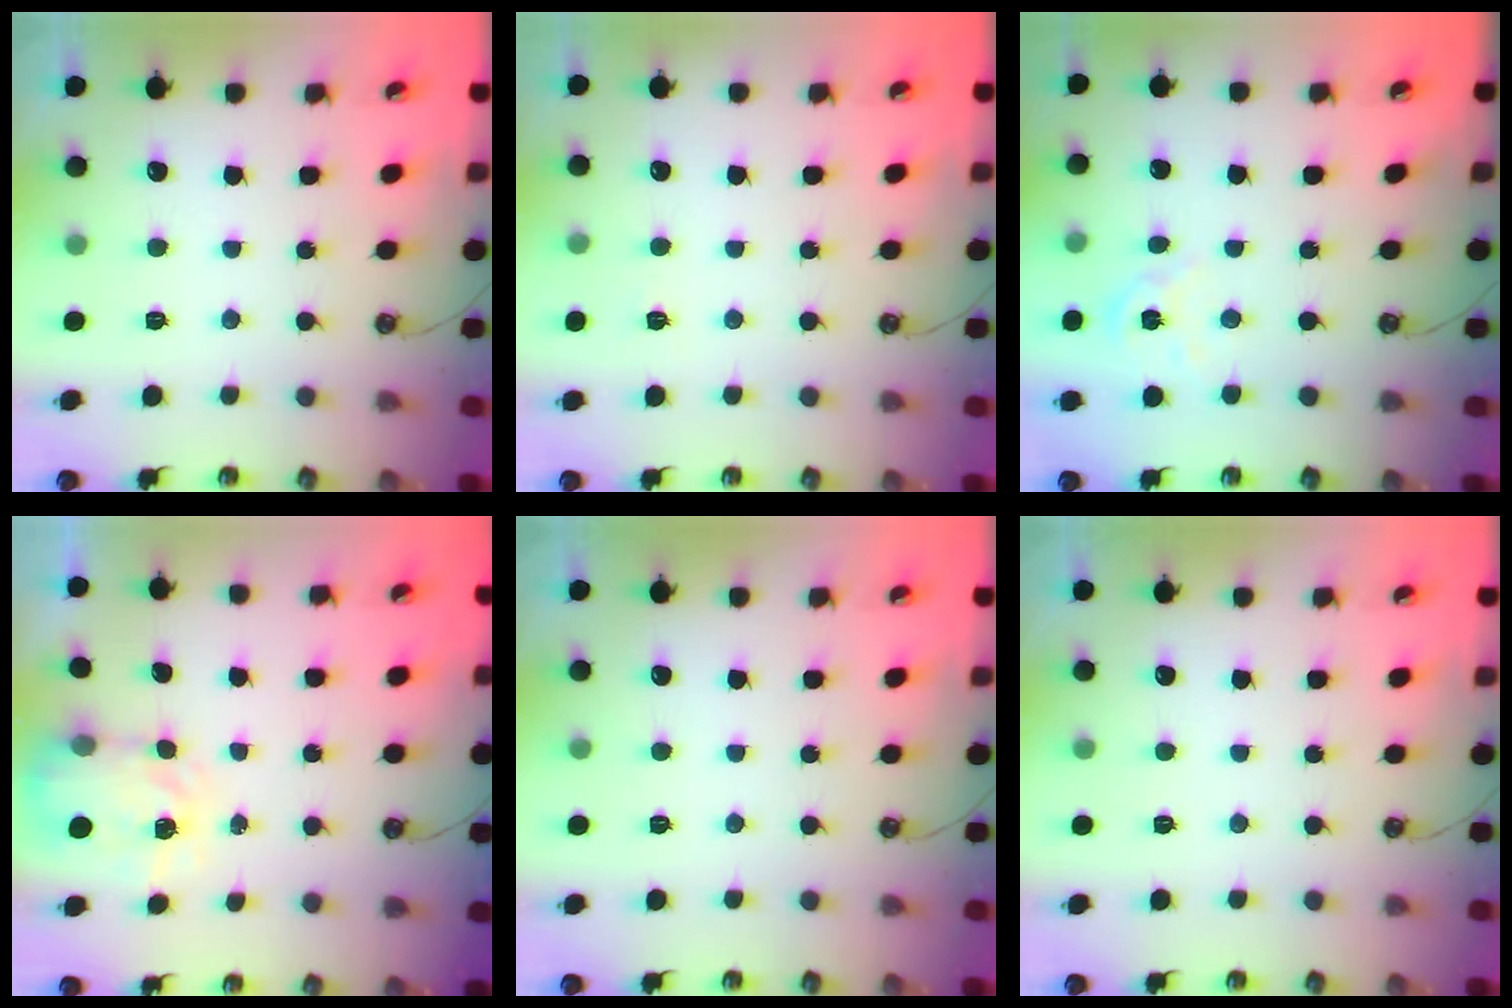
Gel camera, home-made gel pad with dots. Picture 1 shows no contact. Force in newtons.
{"total": 2.7, "press": 2.7, "slide": 0.4}
{"total": 3.3, "press": 3.3, "slide": 0.2}
{"total": 3.9, "press": 3.8, "slide": 0.6}
{"total": 0.0}
{"total": 0.0}